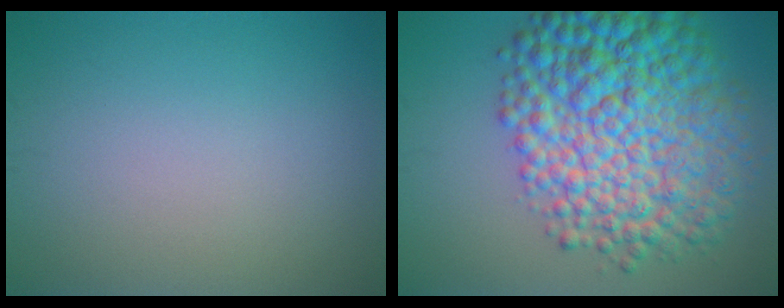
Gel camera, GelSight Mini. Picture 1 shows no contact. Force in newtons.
{"total": 12.6, "press": 12.6, "slide": 0.2}